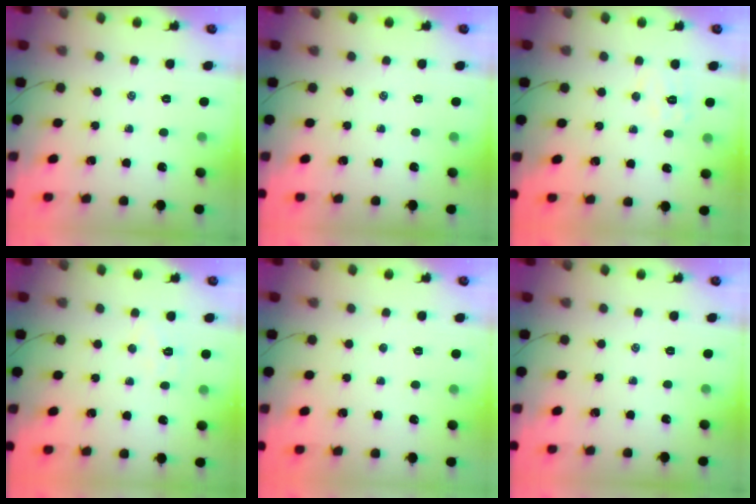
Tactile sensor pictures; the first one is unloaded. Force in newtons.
{"total": 0.0}
{"total": 6.6, "press": 6.5, "slide": 1.2}
{"total": 4.9, "press": 4.8, "slide": 1.0}
{"total": 0.0}
{"total": 0.0}